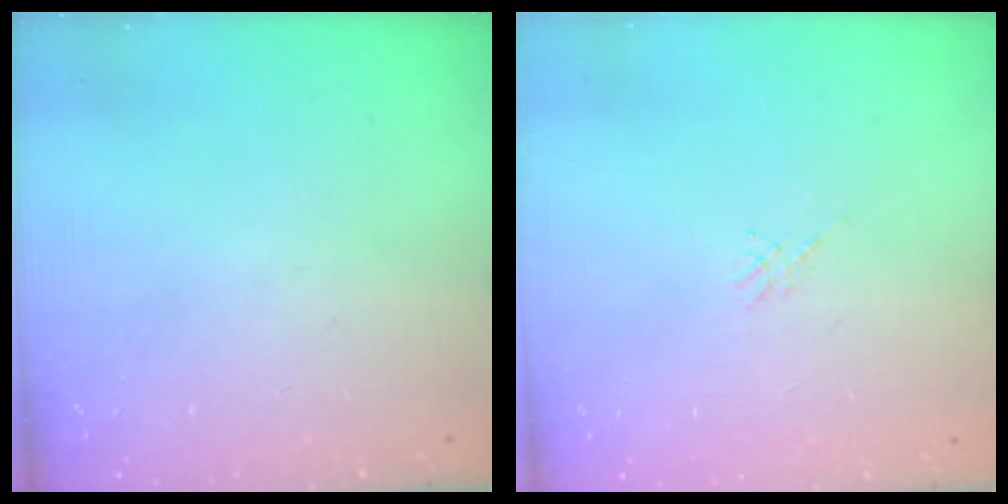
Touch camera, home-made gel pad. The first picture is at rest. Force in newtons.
{"total": 1.1, "press": 1.1, "slide": 0.3}